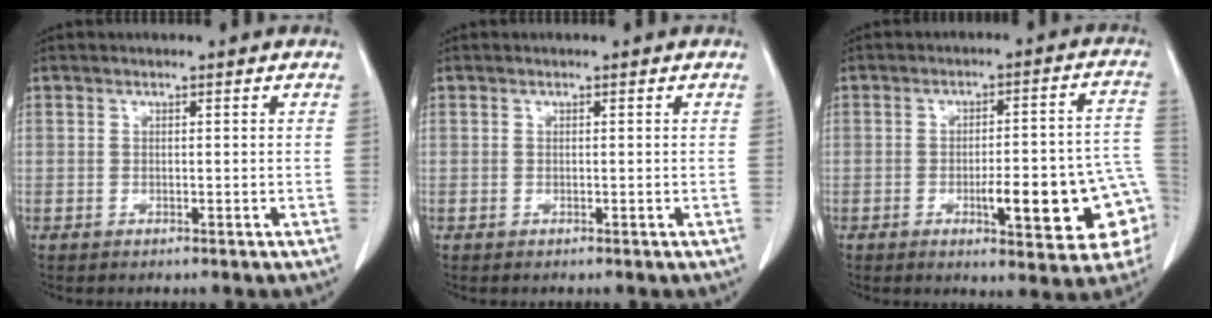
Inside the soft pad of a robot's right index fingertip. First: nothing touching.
{"total": 0.0}
{"total": 15.8, "force": [-4.9, 3.4, 14.6], "torque": [-0.113, 0.034, -0.047]}